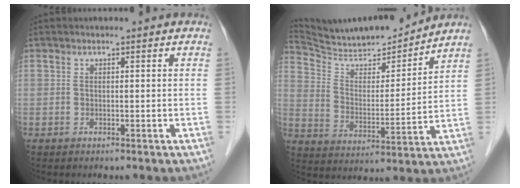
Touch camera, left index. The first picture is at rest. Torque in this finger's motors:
{"motor_torque": [-0.64, -0.88, 0.13, 0.01]}